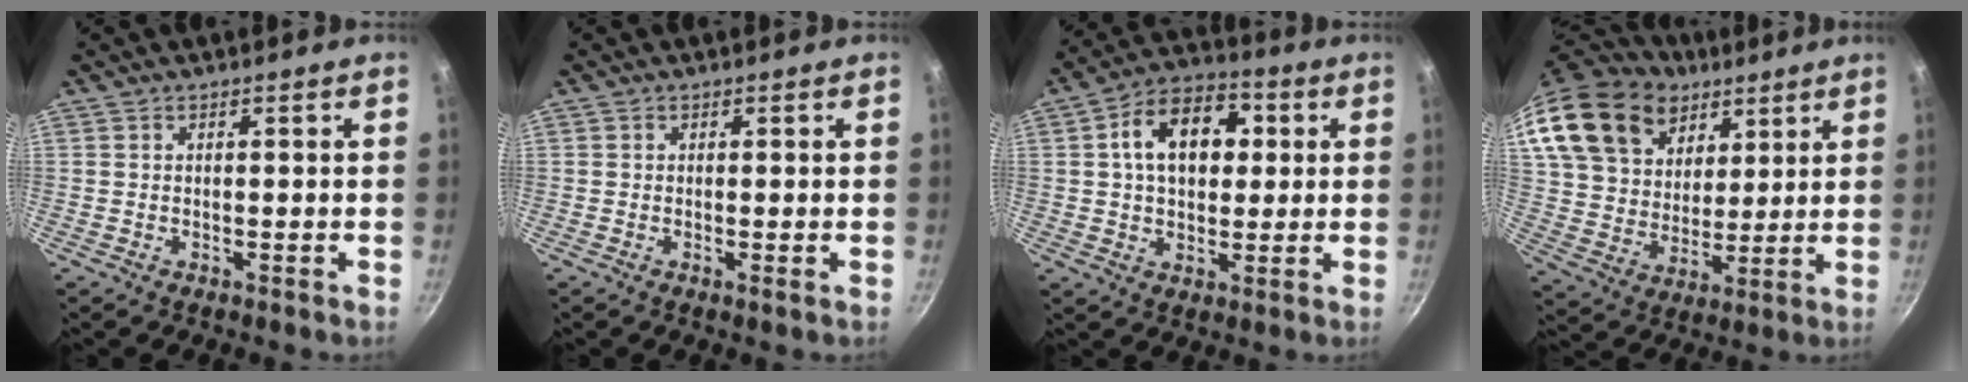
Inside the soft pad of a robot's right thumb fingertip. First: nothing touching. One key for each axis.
{"total": 0.5, "fx": -0.1, "fy": 0.1, "fz": 0.5, "tx": -0.010, "ty": -0.003, "tz": -0.003}
{"total": 13.8, "fx": 2.7, "fy": 9.5, "fz": 9.7, "tx": -0.117, "ty": 0.017, "tz": 0.030}
{"total": 25.2, "fx": 15.3, "fy": 16.6, "fz": 11.2, "tx": -0.216, "ty": -0.016, "tz": 0.288}